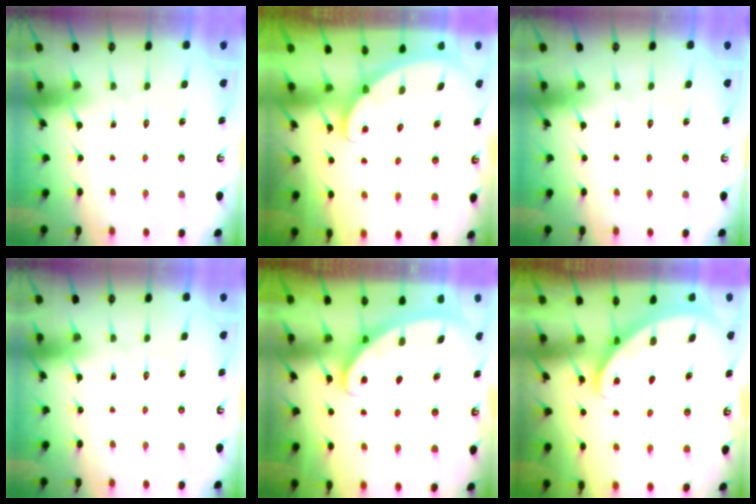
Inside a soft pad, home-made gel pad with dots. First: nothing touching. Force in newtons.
{"total": 1.6, "press": 1.6, "slide": 0.0}
{"total": 0.0}
{"total": 0.0}
{"total": 2.8, "press": 2.8, "slide": 0.4}
{"total": 2.0, "press": 2.0, "slide": 0.2}